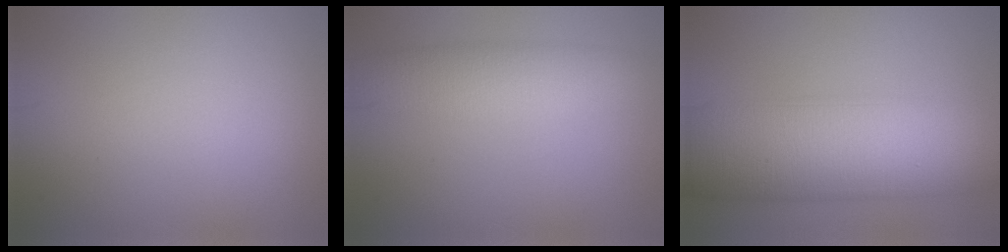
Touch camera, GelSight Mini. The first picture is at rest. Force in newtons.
{"total": 5.3, "press": 5.3, "slide": 0.3}
{"total": 12.6, "press": 12.6, "slide": 0.2}